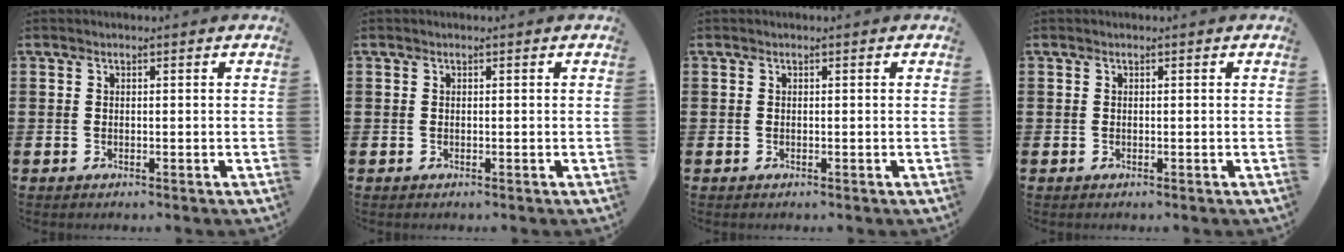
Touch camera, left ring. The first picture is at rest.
{"total": 0.0}
{"total": 0.0}
{"total": 0.0}